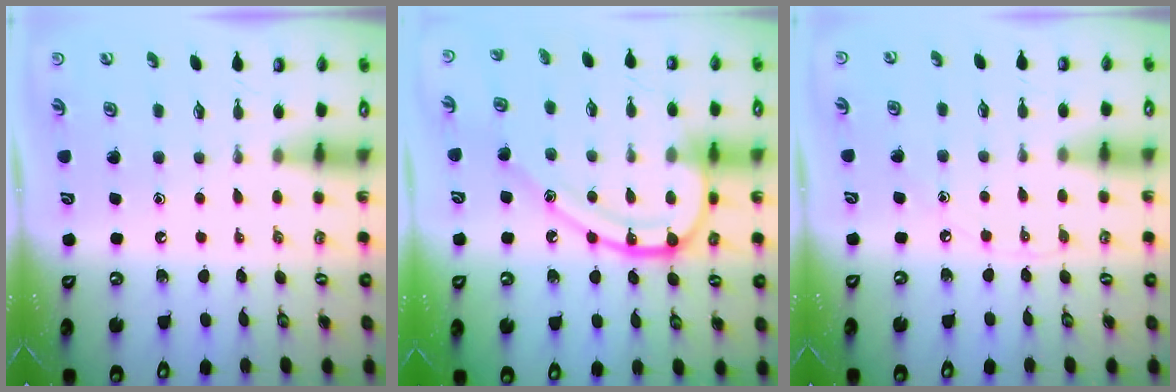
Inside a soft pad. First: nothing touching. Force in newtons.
{"total": 16.6, "press": 16.5, "slide": 1.2}
{"total": 4.8, "press": 4.7, "slide": 0.6}